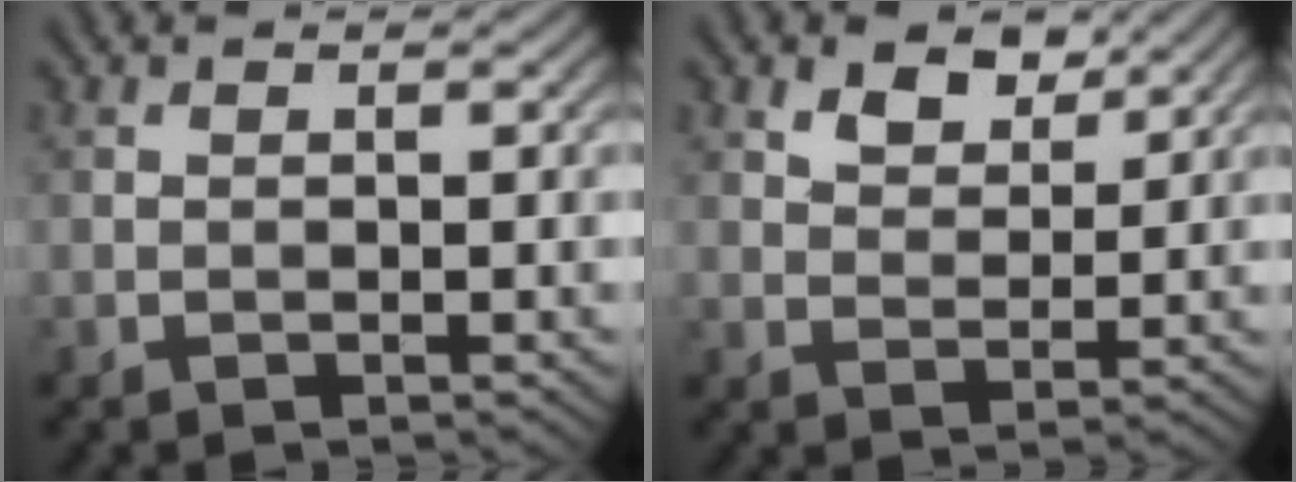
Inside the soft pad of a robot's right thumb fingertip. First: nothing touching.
{"total": 4.1, "force": [2.8, 2.2, 2.1], "torque": [-0.047, -0.004, 0.050]}